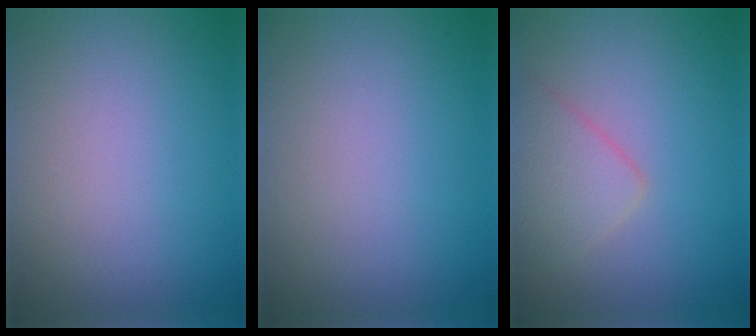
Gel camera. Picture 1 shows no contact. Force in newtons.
{"total": 0.0}
{"total": 2.7, "press": 2.7, "slide": 0.1}